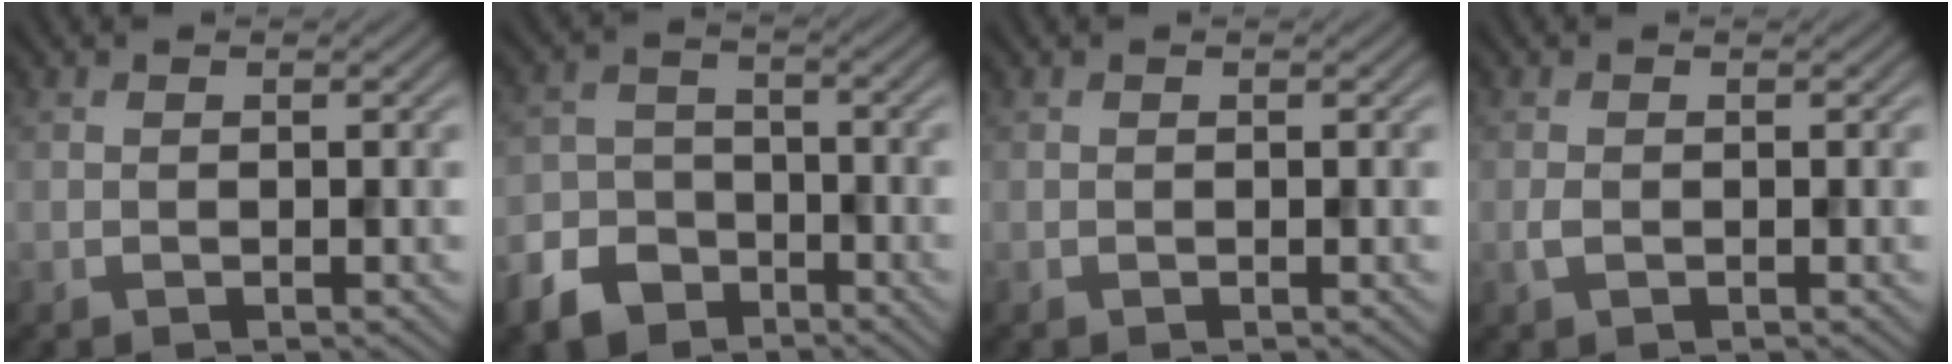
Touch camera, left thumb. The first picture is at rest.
{"total": 6.9, "force": [-4.7, 4.5, 2.5], "torque": [-0.067, -0.008, -0.099]}
{"total": 0.0}
{"total": 1.1, "force": [-0.3, 0.5, 0.9], "torque": [-0.024, 0.001, -0.006]}